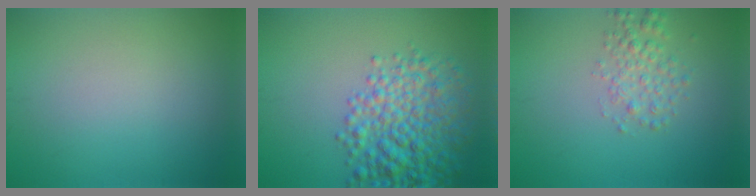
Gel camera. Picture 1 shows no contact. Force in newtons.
{"total": 7.0, "press": 7.0, "slide": 0.2}
{"total": 2.3, "press": 2.3, "slide": 0.1}